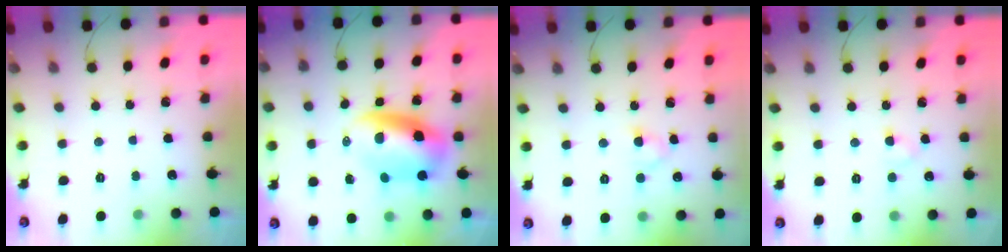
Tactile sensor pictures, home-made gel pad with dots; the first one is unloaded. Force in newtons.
{"total": 9.8, "press": 9.5, "slide": 2.4}
{"total": 2.7, "press": 2.4, "slide": 1.2}
{"total": 2.3, "press": 2.1, "slide": 1.0}